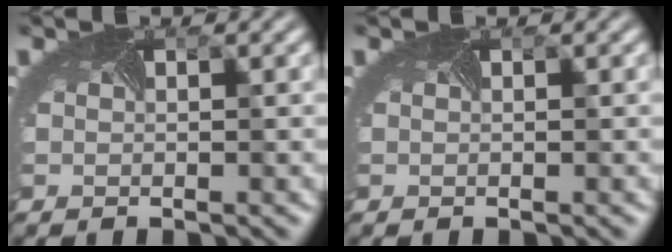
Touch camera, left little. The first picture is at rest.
{"total": 0.0}